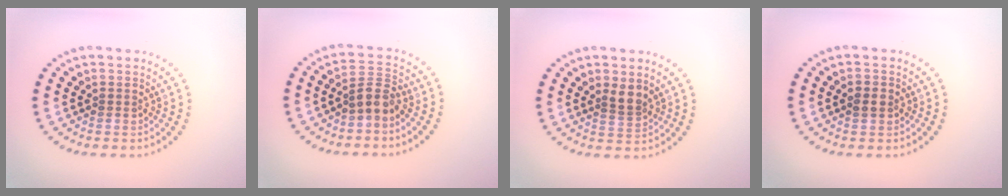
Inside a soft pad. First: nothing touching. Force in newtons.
{"total": 2.6, "press": 2.1, "slide": 1.4}
{"total": 1.9, "press": 1.6, "slide": 1.1}
{"total": 1.4, "press": 1.4, "slide": 0.1}